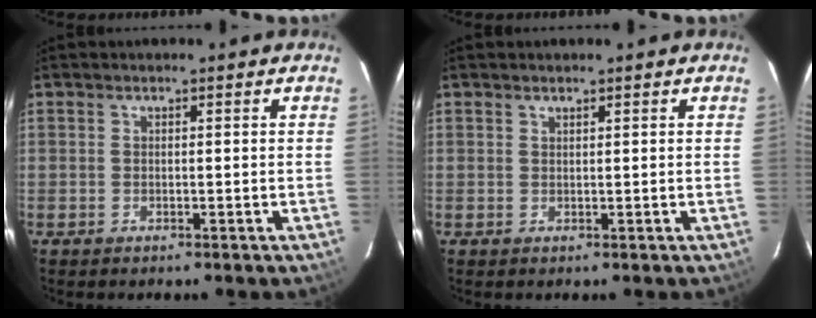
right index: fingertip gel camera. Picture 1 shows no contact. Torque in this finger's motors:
{"motor_torque": [-0.19, 0.04, 0.05, 0.00]}